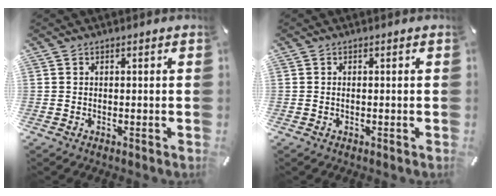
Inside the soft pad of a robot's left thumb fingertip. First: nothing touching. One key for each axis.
{"total": 0.6, "fx": -0.2, "fy": 0.2, "fz": 0.5, "tx": -0.011, "ty": -0.002, "tz": -0.003}